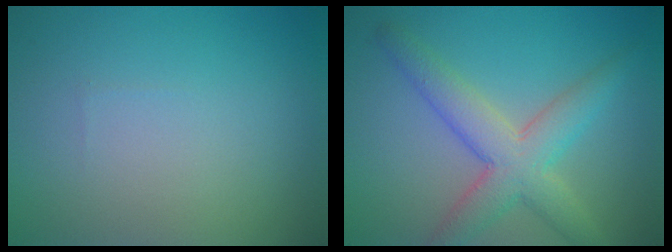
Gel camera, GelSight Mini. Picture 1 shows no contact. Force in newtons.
{"total": 5.4, "press": 5.4, "slide": 0.3}